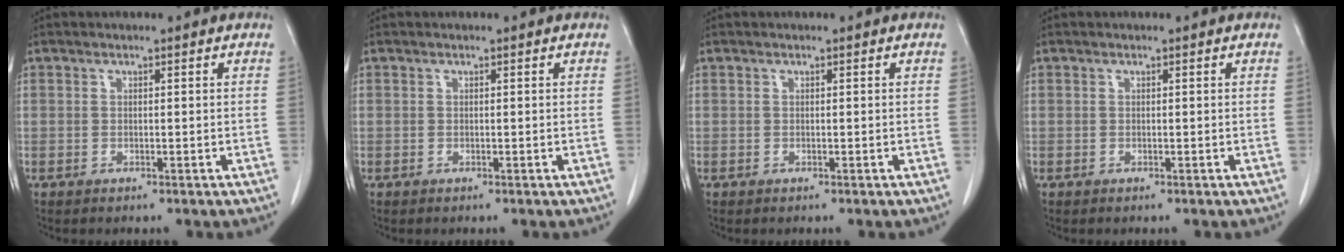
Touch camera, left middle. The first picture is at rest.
{"total": 0.0}
{"total": 0.0}
{"total": 0.0}